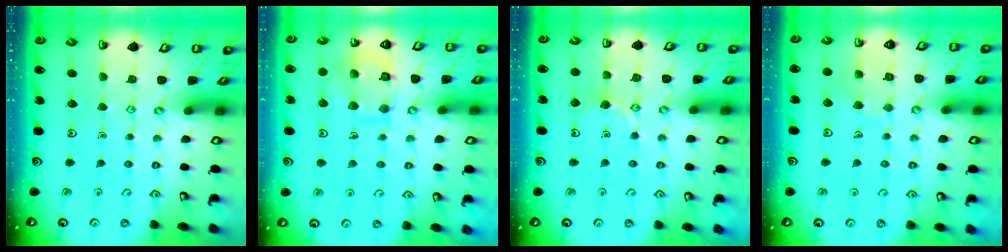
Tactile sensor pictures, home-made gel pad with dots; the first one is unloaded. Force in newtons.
{"total": 12.5, "press": 12.5, "slide": 1.0}
{"total": 5.9, "press": 5.9, "slide": 0.3}
{"total": 6.7, "press": 6.6, "slide": 0.7}